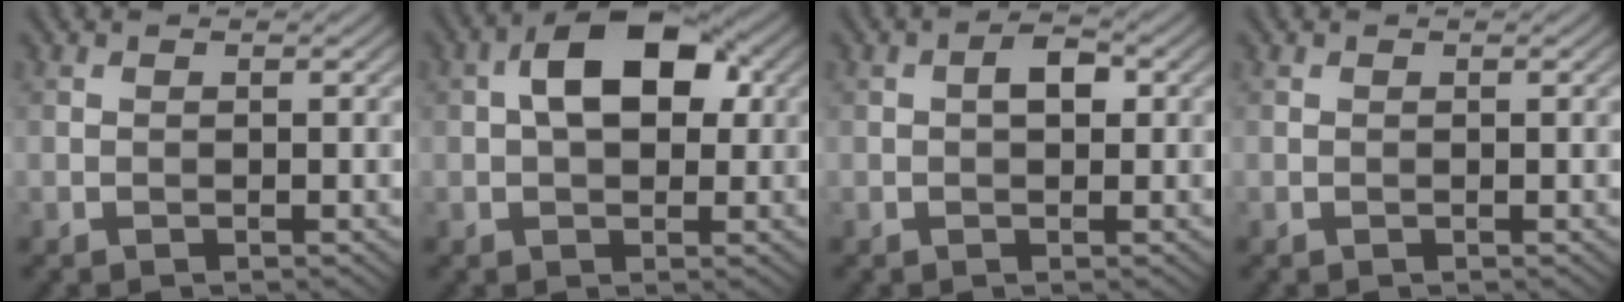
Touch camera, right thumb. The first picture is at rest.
{"total": 8.1, "force": [1.5, 4.6, 6.5], "torque": [-0.104, 0.018, 0.017]}
{"total": 2.3, "force": [0.2, 1.3, 1.9], "torque": [-0.032, 0.006, 0.001]}
{"total": 0.0}